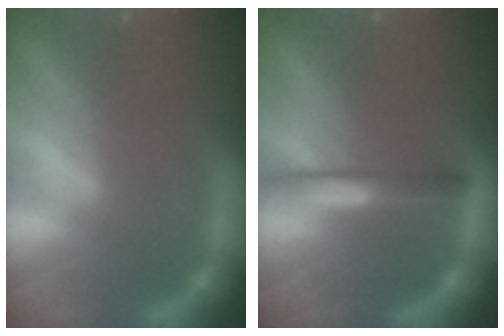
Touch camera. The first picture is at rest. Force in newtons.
{"total": 3.0}